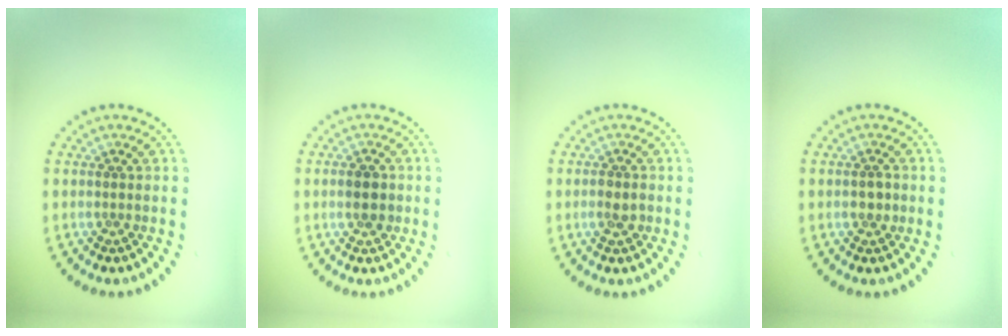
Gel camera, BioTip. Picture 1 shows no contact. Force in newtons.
{"total": 2.0, "press": 2.0, "slide": 0.2}
{"total": 1.6, "press": 1.6, "slide": 0.3}
{"total": 1.4, "press": 1.4, "slide": 0.1}